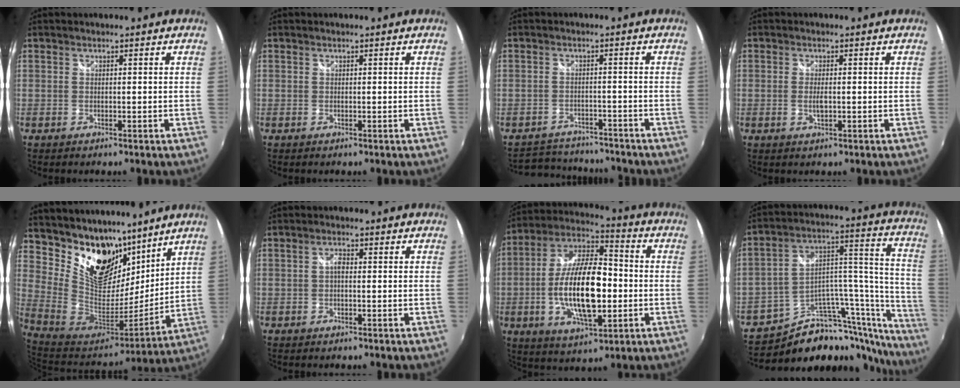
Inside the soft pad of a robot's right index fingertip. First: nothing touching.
{"total": 0.0}
{"total": 8.1, "force": [-7.3, 3.4, 1.1], "torque": [-0.039, 0.019, -0.104]}
{"total": 2.2, "force": [-0.4, 0.9, 1.9], "torque": [-0.037, -0.004, -0.005]}
{"total": 21.8, "force": [14.5, 12.7, 10.2], "torque": [-0.234, -0.003, 0.273]}
{"total": 1.4, "force": [-0.2, 0.7, 1.2], "torque": [-0.024, 0.005, -0.007]}
{"total": 19.1, "force": [-3.2, 7.6, 17.2], "torque": [-0.338, -0.004, -0.059]}
{"total": 23.8, "force": [-18.6, 9.8, 11.0], "torque": [-0.124, 0.069, -0.276]}